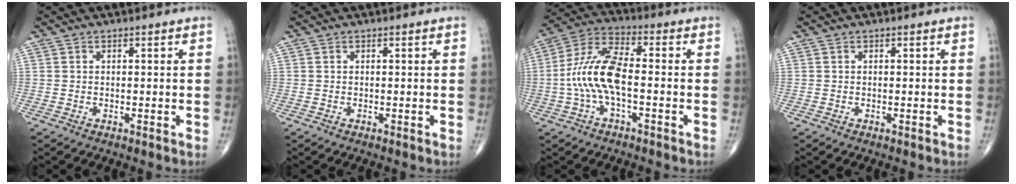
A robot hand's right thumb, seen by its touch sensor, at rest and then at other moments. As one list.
[{"total": 0.0}, {"total": 11.5, "force": [-1.8, 4.6, 10.3], "torque": [-0.227, 0.038, -0.040]}, {"total": 0.0}]